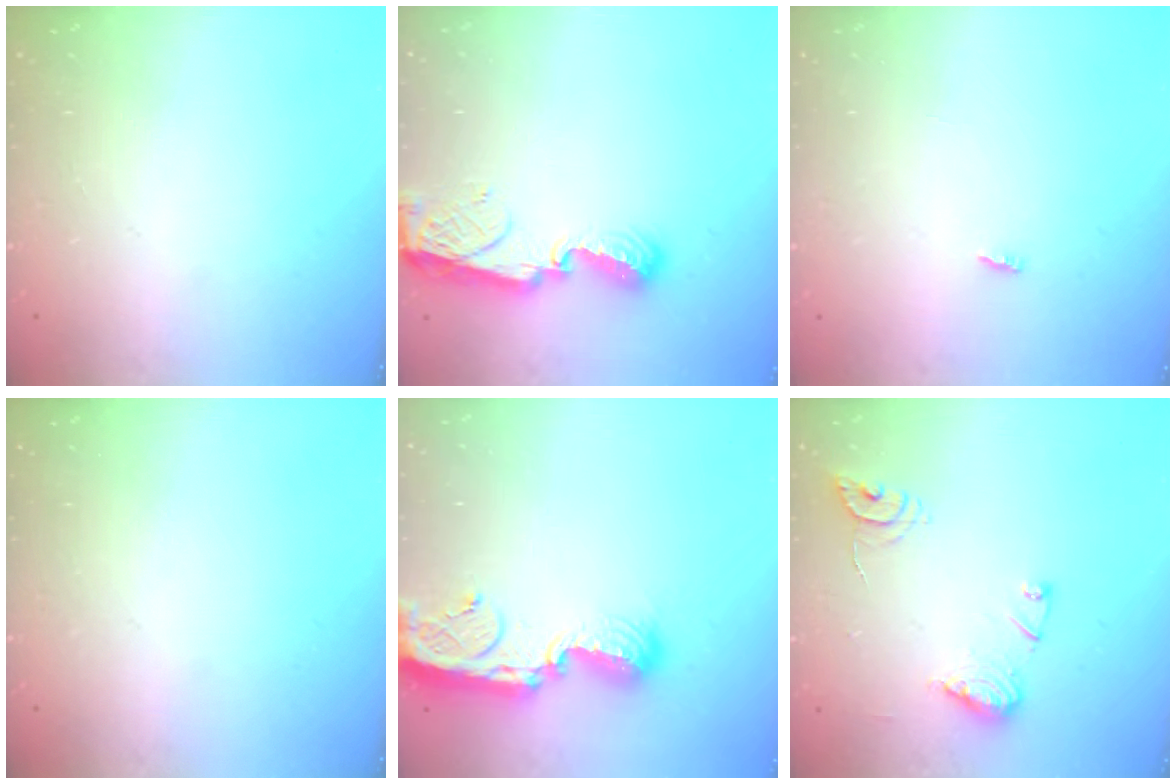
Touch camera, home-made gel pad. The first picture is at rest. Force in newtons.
{"total": 7.3, "press": 7.3, "slide": 0.7}
{"total": 1.9, "press": 1.9, "slide": 0.2}
{"total": 0.0}
{"total": 11.2, "press": 11.2, "slide": 1.0}
{"total": 10.8, "press": 10.8, "slide": 0.5}